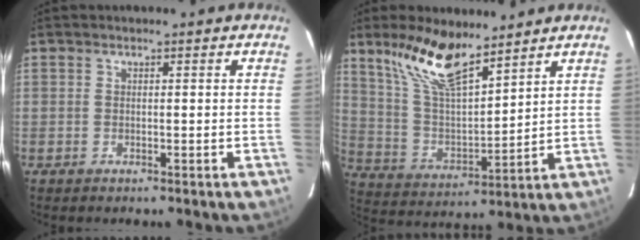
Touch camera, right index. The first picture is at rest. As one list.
[{"total": 13.8, "force": [10.2, 3.8, 8.5], "torque": [-0.168, 0.011, 0.207]}]